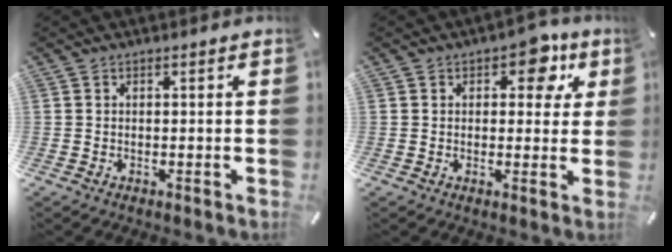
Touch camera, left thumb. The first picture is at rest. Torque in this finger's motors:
{"motor_torque": [0.93, 1.11, 0.55, -0.55, 0.19]}